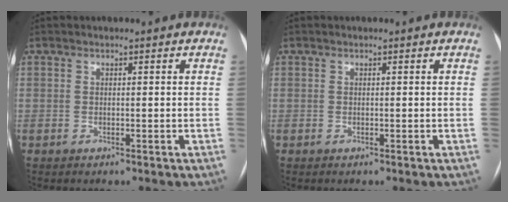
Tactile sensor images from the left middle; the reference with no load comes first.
{"total": 0.0}